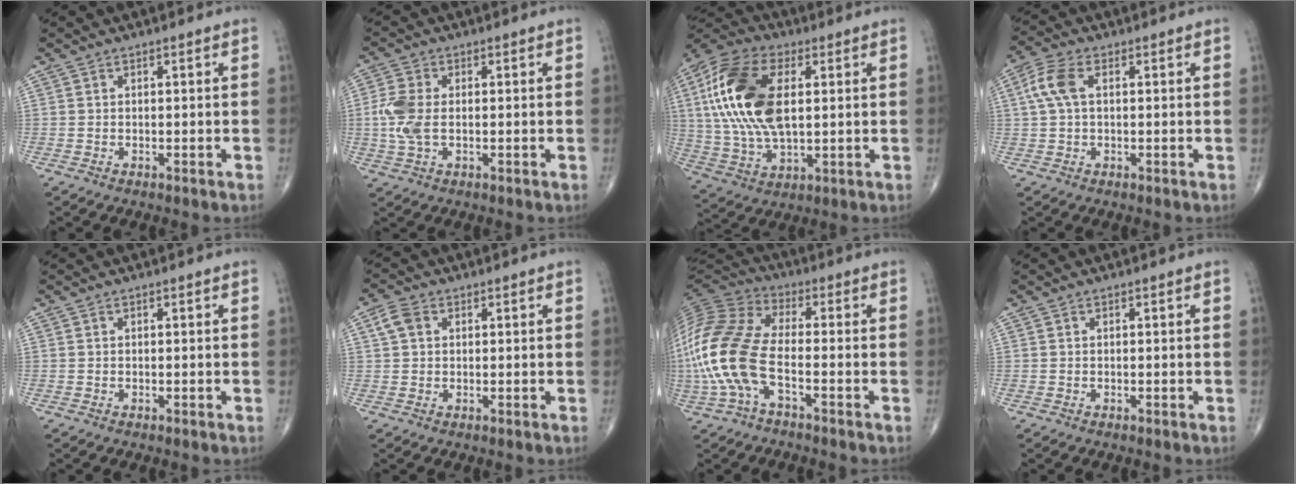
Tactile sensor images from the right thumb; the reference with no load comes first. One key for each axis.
{"total": 6.3, "fx": -0.2, "fy": 3.7, "fz": 5.2, "tx": -0.134, "ty": 0.005, "tz": -0.007}
{"total": 20.7, "fx": 3.8, "fy": 10.8, "fz": 17.2, "tx": -0.359, "ty": 0.000, "tz": 0.062}
{"total": 6.0, "fx": 1.2, "fy": 3.3, "fz": 4.9, "tx": -0.125, "ty": 0.019, "tz": 0.021}
{"total": 0.0}
{"total": 3.5, "fx": 1.1, "fy": 2.6, "fz": 2.1, "tx": -0.041, "ty": 0.009, "tz": 0.019}
{"total": 17.1, "fx": -4.4, "fy": 7.8, "fz": 14.5, "tx": -0.332, "ty": 0.030, "tz": -0.088}
{"total": 0.0}